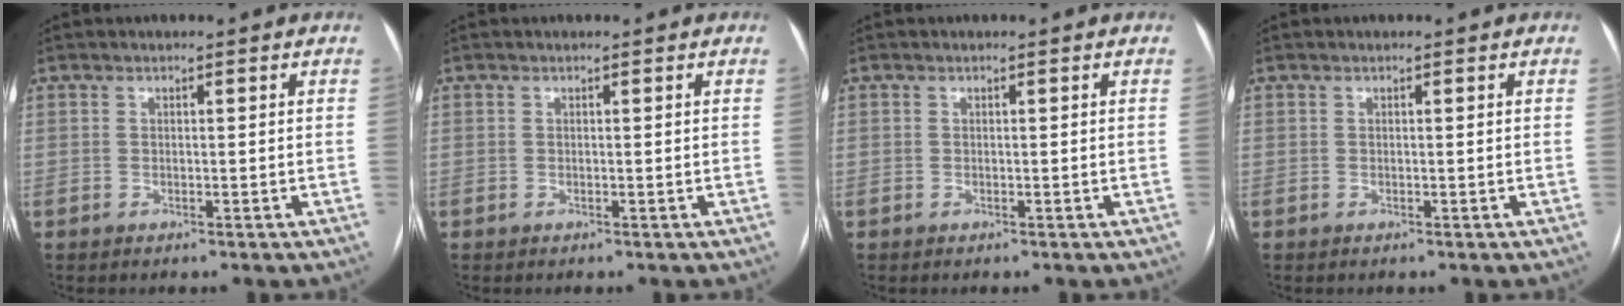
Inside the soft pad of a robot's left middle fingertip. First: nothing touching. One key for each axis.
{"total": 0.0}
{"total": 0.0}
{"total": 0.0}